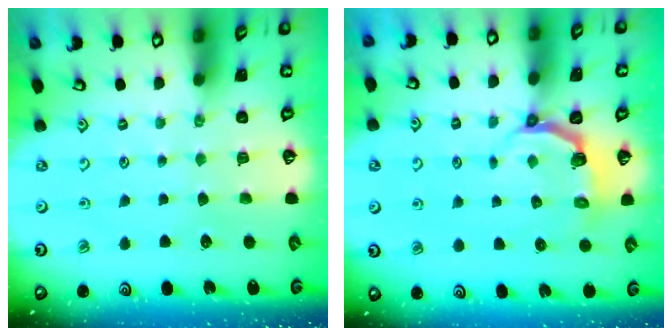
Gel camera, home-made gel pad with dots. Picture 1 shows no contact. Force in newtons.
{"total": 4.1, "press": 2.7, "slide": 3.0}